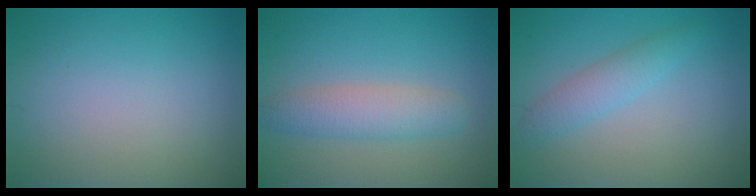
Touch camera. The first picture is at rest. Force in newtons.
{"total": 3.5, "press": 3.5, "slide": 0.1}
{"total": 2.4, "press": 2.4, "slide": 0.1}